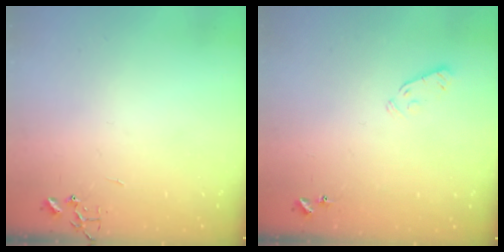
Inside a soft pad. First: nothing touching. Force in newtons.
{"total": 3.9, "press": 3.8, "slide": 0.7}